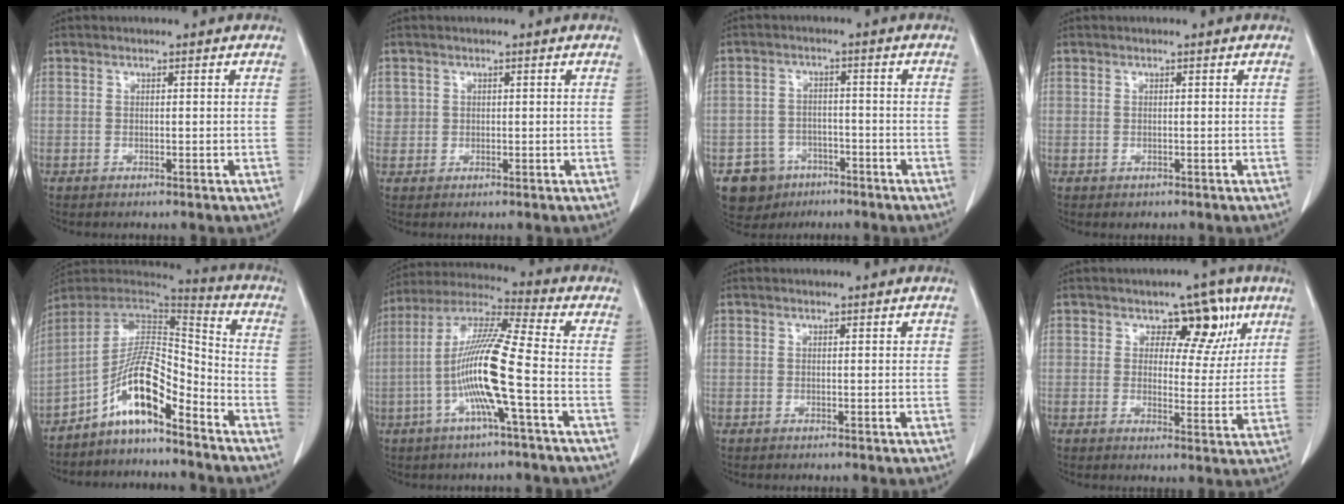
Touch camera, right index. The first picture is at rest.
{"total": 1.6, "force": [0.5, 1.5, 0.0], "torque": [0.016, 0.004, 0.007]}
{"total": 6.3, "force": [-3.6, 5.1, 0.9], "torque": [-0.017, 0.009, -0.050]}
{"total": 1.0, "force": [-0.3, 1.0, 0.1], "torque": [0.000, 0.005, -0.002]}
{"total": 11.2, "force": [-6.9, 2.6, 8.4], "torque": [-0.149, 0.027, -0.122]}
{"total": 13.2, "force": [-3.2, -0.4, 12.8], "torque": [-0.255, 0.006, -0.071]}
{"total": 0.7, "force": [0.1, 0.4, 0.6], "torque": [-0.006, 0.003, 0.003]}
{"total": 7.6, "force": [3.6, 4.8, 4.6], "torque": [-0.035, 0.010, 0.046]}